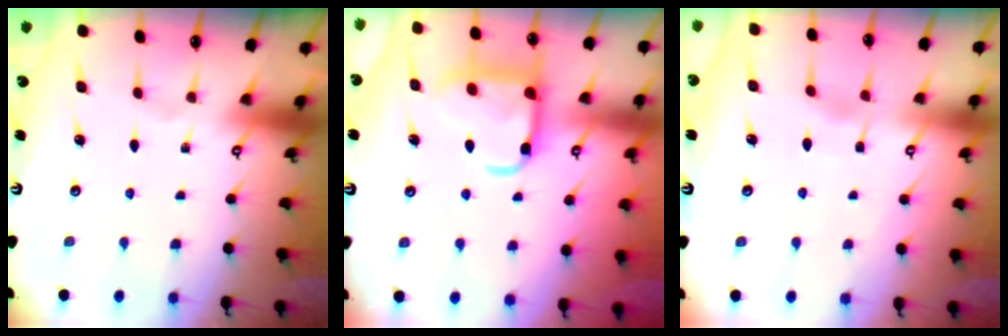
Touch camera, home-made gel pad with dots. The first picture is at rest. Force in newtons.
{"total": 14.0, "press": 14.0, "slide": 1.0}
{"total": 2.8, "press": 2.8, "slide": 0.4}